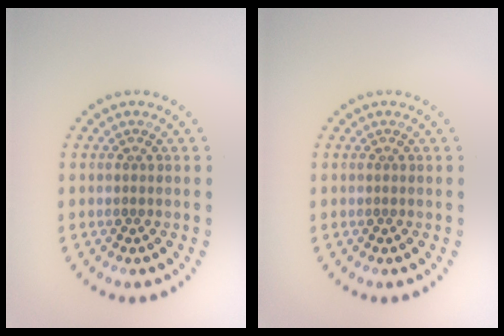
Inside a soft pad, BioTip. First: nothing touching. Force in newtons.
{"total": 0.0}